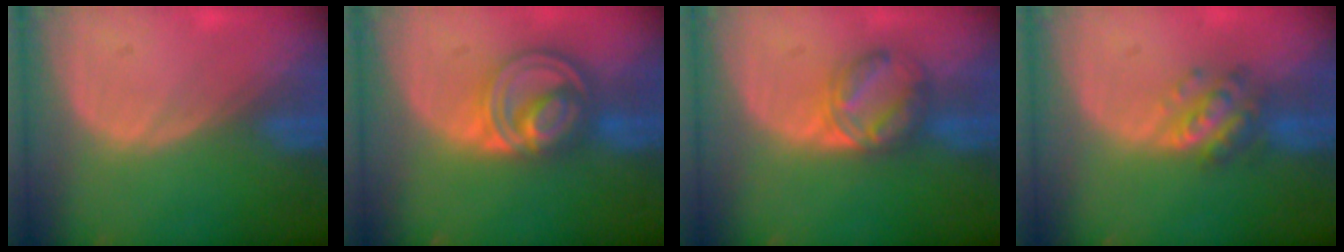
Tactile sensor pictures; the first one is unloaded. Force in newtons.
{"total": 8.7, "press": 7.3, "slide": 4.7}
{"total": 5.7, "press": 5.7, "slide": 0.7}
{"total": 5.9, "press": 5.2, "slide": 2.8}